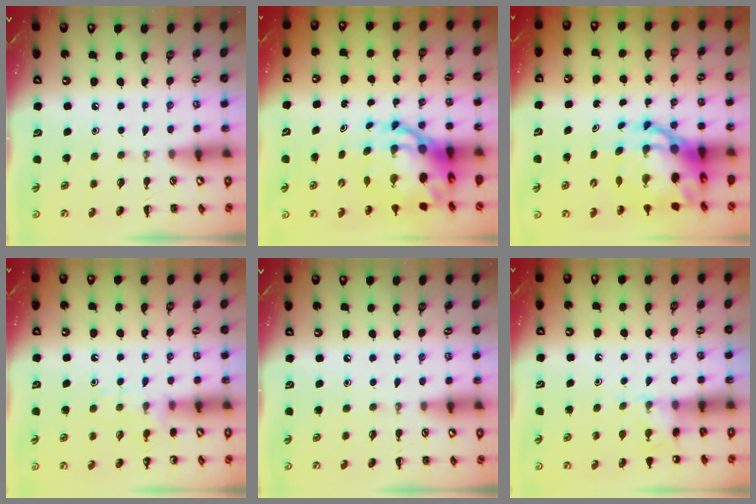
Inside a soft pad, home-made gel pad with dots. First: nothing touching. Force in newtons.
{"total": 11.5, "press": 11.1, "slide": 2.9}
{"total": 11.5, "press": 11.1, "slide": 2.9}
{"total": 6.5, "press": 6.2, "slide": 2.1}
{"total": 0.0}
{"total": 5.3, "press": 5.1, "slide": 1.3}